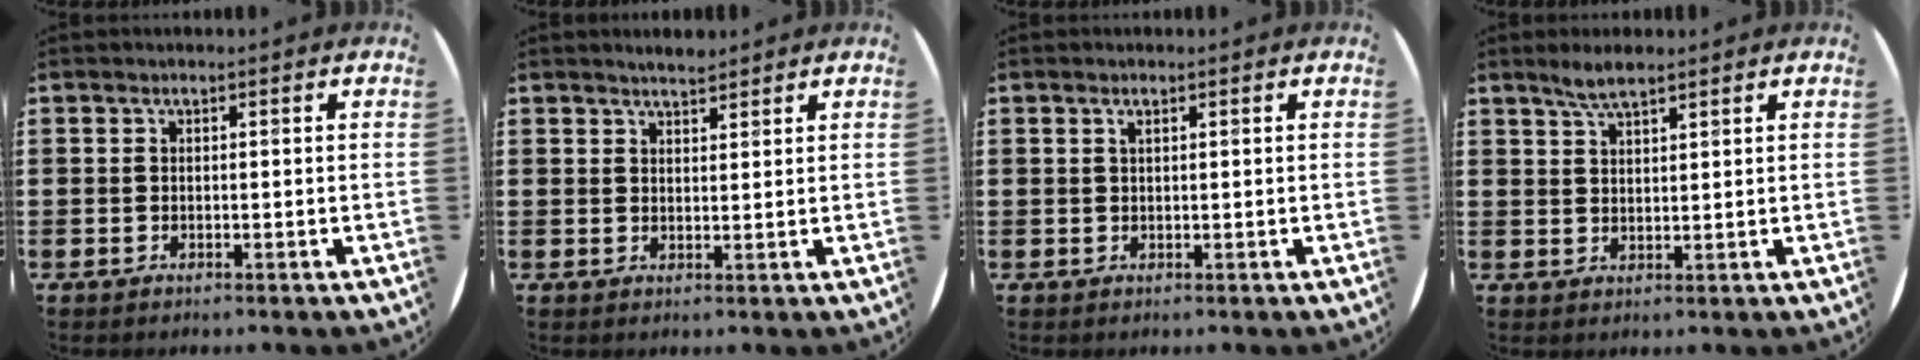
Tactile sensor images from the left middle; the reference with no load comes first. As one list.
[{"total": 2.1, "force": [2.1, 0.3, 0.2], "torque": [-0.006, 0.002, 0.039]}, {"total": 0.7, "force": [0.4, 0.1, 0.5], "torque": [-0.010, 0.001, 0.007]}, {"total": 3.1, "force": [2.6, 0.6, 1.6], "torque": [-0.035, 0.004, 0.047]}]